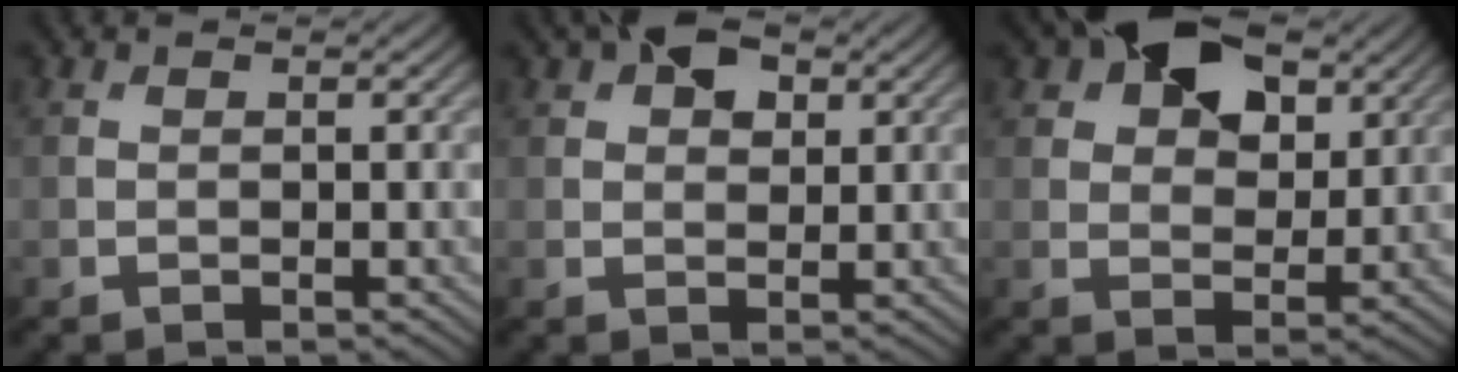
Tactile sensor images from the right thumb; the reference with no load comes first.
{"total": 4.7, "force": [2.3, 2.7, 3.0], "torque": [-0.048, 0.008, 0.035]}
{"total": 10.5, "force": [5.4, 6.2, 6.6], "torque": [-0.119, 0.015, 0.082]}